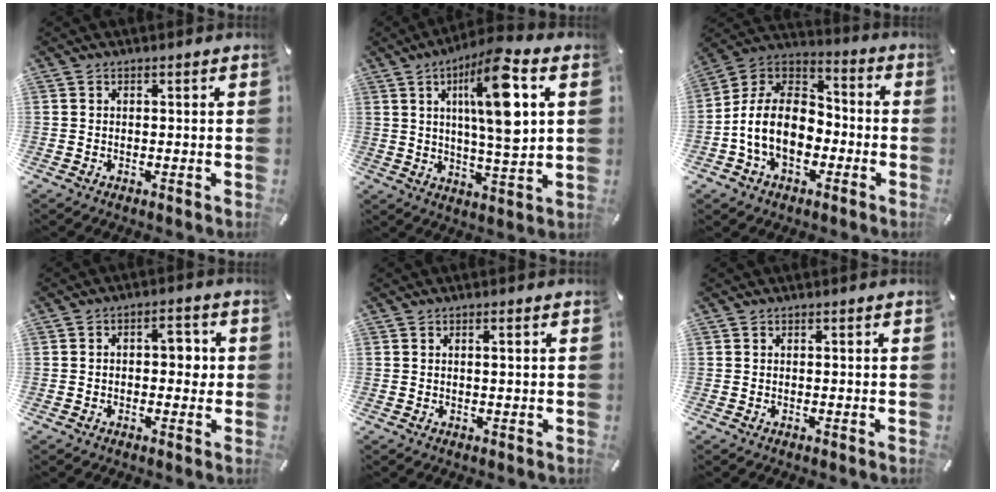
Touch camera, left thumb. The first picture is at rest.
{"total": 16.1, "force": [5.0, 4.2, 14.7], "torque": [-0.249, -0.010, 0.070]}
{"total": 14.2, "force": [-4.0, 10.5, 8.6], "torque": [-0.203, 0.022, -0.078]}
{"total": 5.2, "force": [0.1, 3.1, 4.1], "torque": [-0.049, 0.003, -0.010]}
{"total": 1.2, "force": [0.2, 0.1, 1.2], "torque": [-0.021, -0.001, 0.003]}
{"total": 0.0}